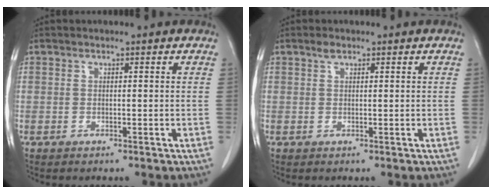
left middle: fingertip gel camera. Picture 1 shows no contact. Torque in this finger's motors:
{"motor_torque": [0.16, -0.12, -0.09, 0.00]}